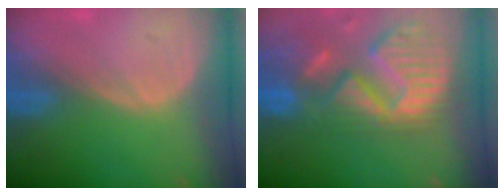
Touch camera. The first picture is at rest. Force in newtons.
{"total": 14.2, "press": 11.8, "slide": 7.8}